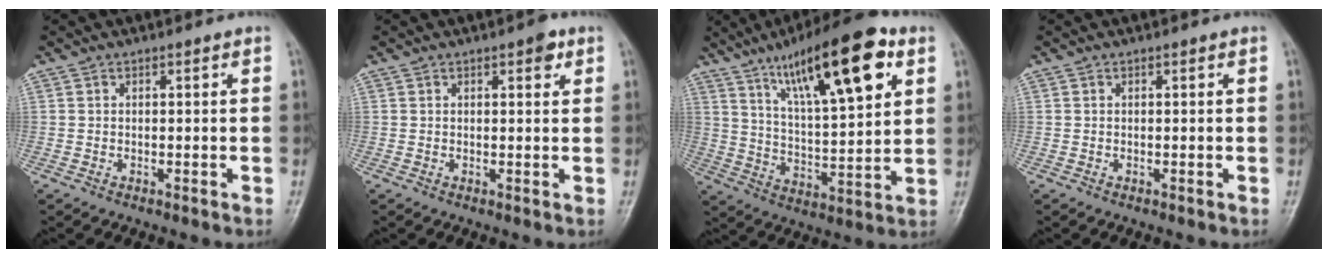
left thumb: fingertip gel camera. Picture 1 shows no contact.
{"total": 2.5, "force": [1.3, 1.0, 1.8], "torque": [-0.019, -0.003, 0.014]}
{"total": 21.1, "force": [10.4, 6.1, 17.3], "torque": [-0.245, -0.027, 0.172]}
{"total": 0.0}